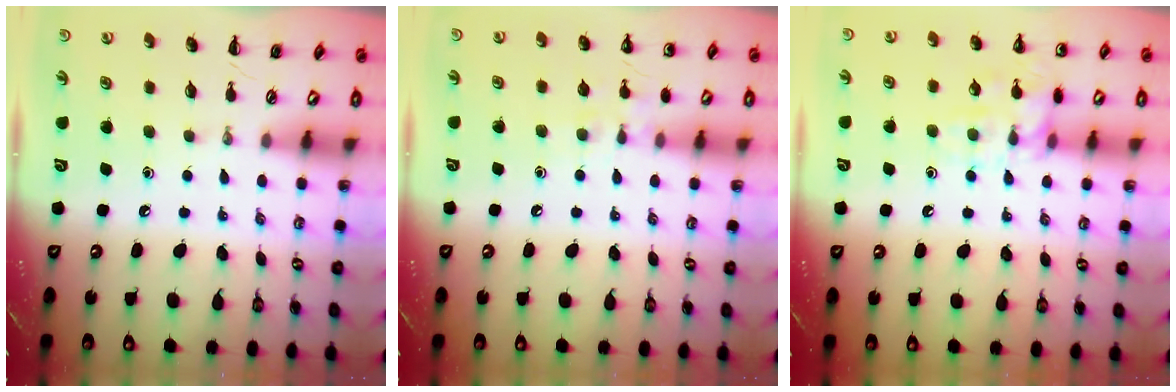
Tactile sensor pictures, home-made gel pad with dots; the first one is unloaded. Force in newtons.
{"total": 7.1, "press": 6.9, "slide": 1.9}
{"total": 11.2, "press": 11.2, "slide": 0.6}